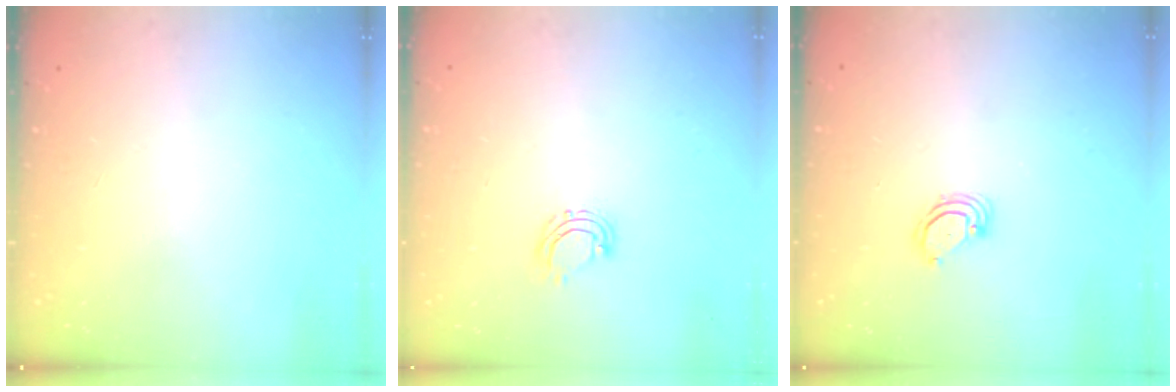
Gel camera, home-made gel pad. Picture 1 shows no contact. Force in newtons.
{"total": 4.9, "press": 4.8, "slide": 0.7}
{"total": 3.5, "press": 3.5, "slide": 0.3}